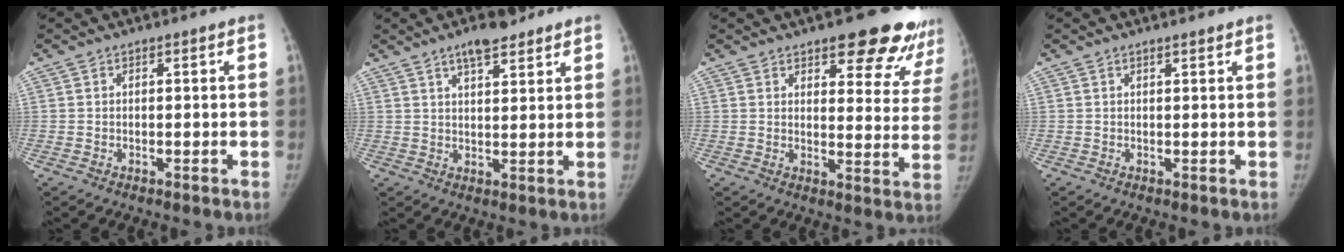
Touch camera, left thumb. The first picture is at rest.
{"total": 7.0, "force": [4.8, 2.5, 4.4], "torque": [-0.054, -0.023, 0.075]}
{"total": 17.3, "force": [12.7, 6.3, 9.8], "torque": [-0.070, -0.068, 0.142]}
{"total": 0.9, "force": [0.7, 0.1, 0.5], "torque": [-0.008, -0.004, 0.013]}